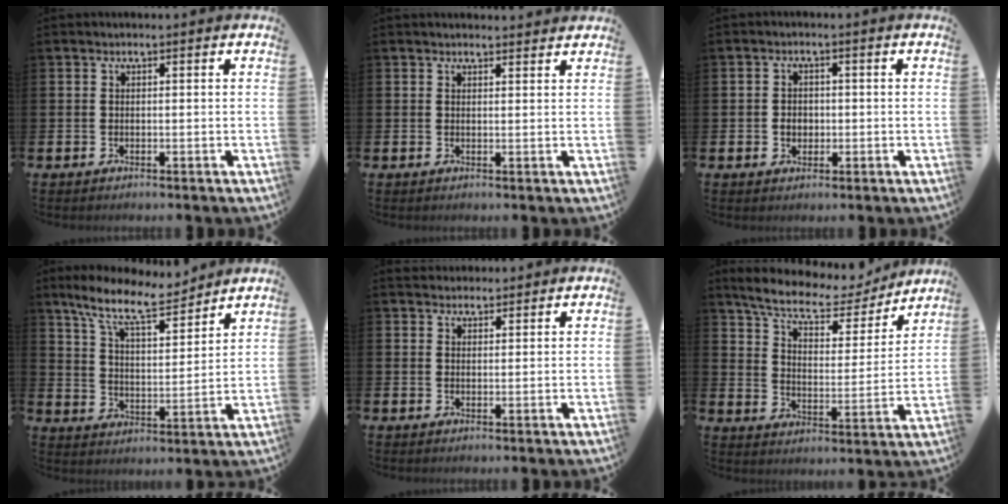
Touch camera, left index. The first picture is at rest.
{"total": 1.6, "force": [1.6, 0.3, 0.1], "torque": [0.004, -0.004, 0.028]}
{"total": 2.2, "force": [-0.3, 1.9, 1.1], "torque": [-0.002, -0.002, -0.013]}
{"total": 10.3, "force": [8.9, 2.3, 4.5], "torque": [-0.111, -0.045, 0.160]}
{"total": 2.3, "force": [2.1, 0.8, -0.2], "torque": [0.012, -0.009, 0.037]}
{"total": 8.6, "force": [7.5, 2.4, 3.3], "torque": [-0.084, -0.053, 0.124]}